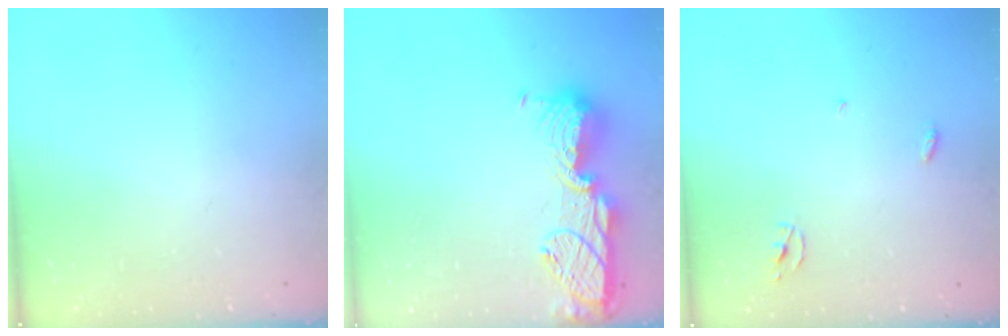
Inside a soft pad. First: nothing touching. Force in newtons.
{"total": 16.3, "press": 15.3, "slide": 5.7}
{"total": 2.5, "press": 2.5, "slide": 0.1}